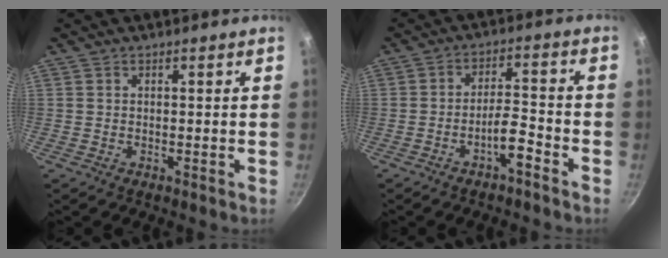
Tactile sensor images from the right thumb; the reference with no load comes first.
{"total": 5.4, "force": [-3.4, 1.4, 4.1], "torque": [-0.067, 0.037, -0.056]}